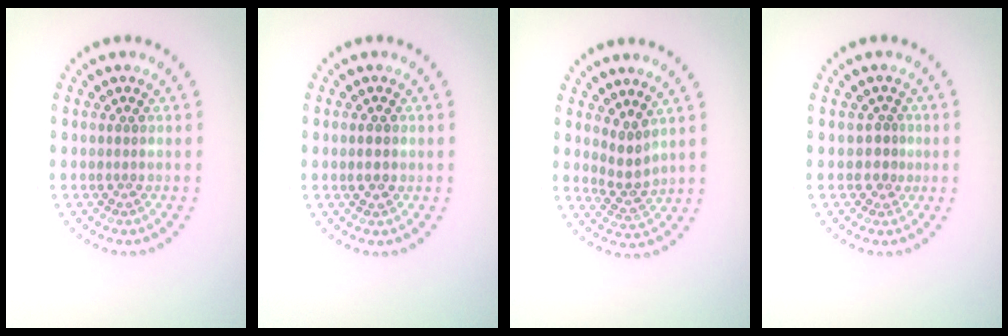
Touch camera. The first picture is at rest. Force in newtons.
{"total": 1.7, "press": 1.7, "slide": 0.1}
{"total": 2.1, "press": 1.6, "slide": 1.4}
{"total": 1.6, "press": 1.3, "slide": 0.9}